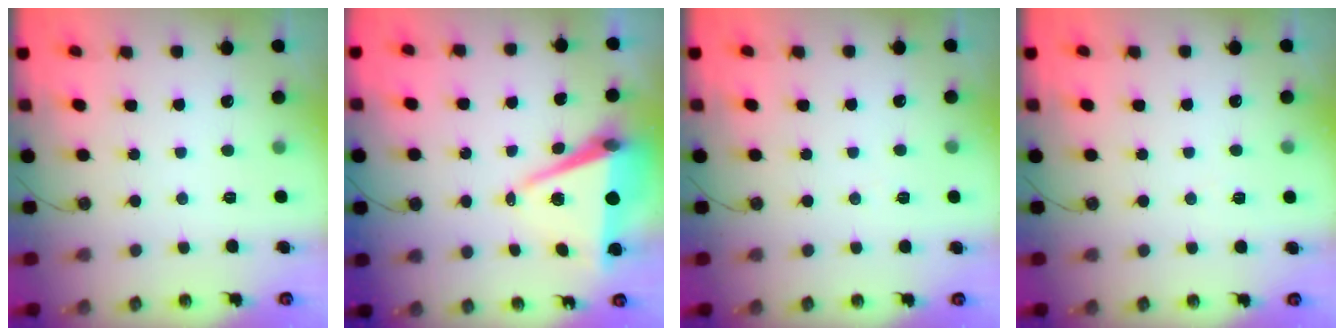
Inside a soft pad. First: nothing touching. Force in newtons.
{"total": 8.5, "press": 7.4, "slide": 4.2}
{"total": 5.4, "press": 3.1, "slide": 4.5}
{"total": 5.5, "press": 3.3, "slide": 4.4}